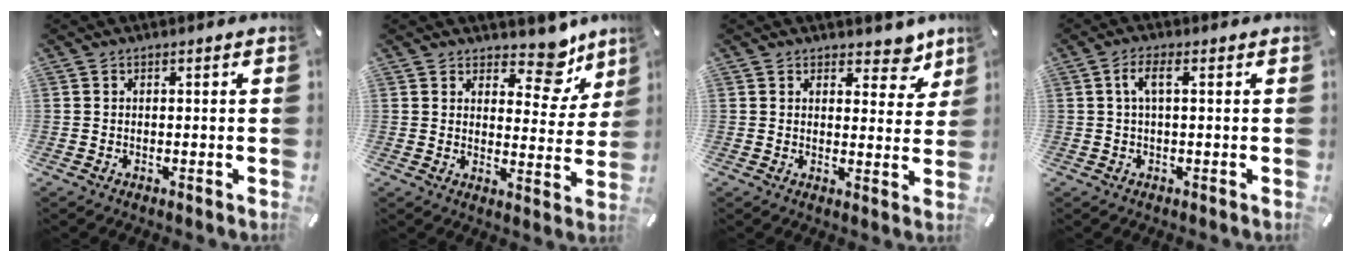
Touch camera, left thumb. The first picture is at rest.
{"total": 10.2, "force": [7.6, 5.1, 4.6], "torque": [-0.030, -0.068, 0.125]}
{"total": 6.8, "force": [5.0, 3.8, 2.6], "torque": [-0.003, -0.036, 0.080]}
{"total": 4.1, "force": [0.8, 1.2, 3.8], "torque": [-0.076, 0.007, 0.011]}